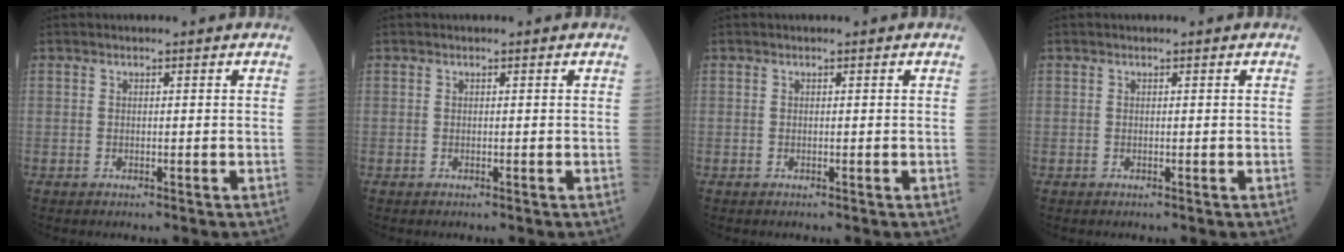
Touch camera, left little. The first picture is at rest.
{"total": 0.0}
{"total": 0.0}
{"total": 0.0}